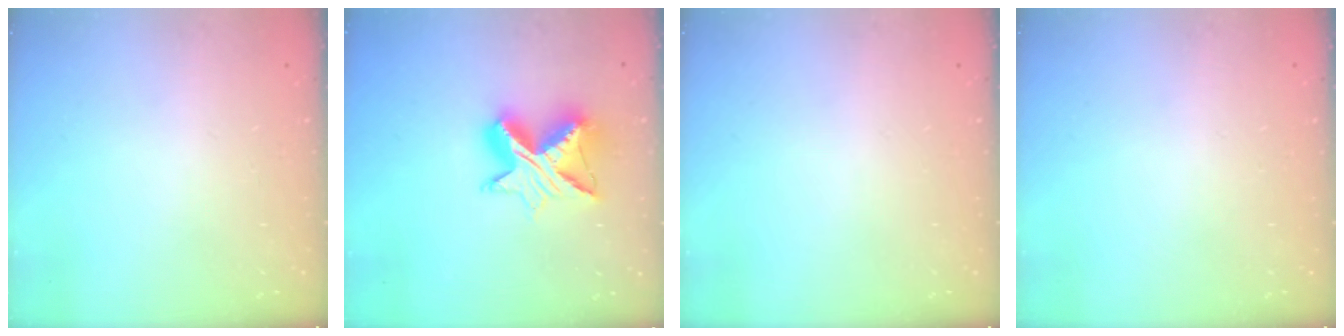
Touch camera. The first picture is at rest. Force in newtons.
{"total": 11.8, "press": 11.8, "slide": 0.9}
{"total": 0.0}
{"total": 0.0}